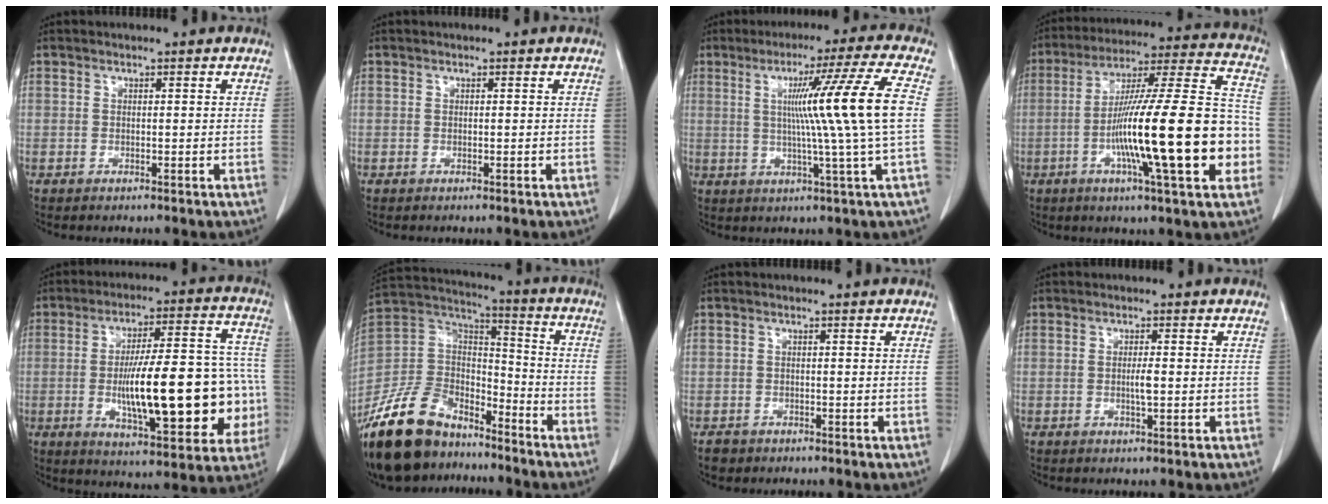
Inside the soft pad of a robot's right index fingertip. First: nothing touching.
{"total": 0.0}
{"total": 13.4, "force": [1.4, -3.2, 12.9], "torque": [-0.197, 0.000, 0.027]}
{"total": 24.0, "force": [-5.5, 1.8, 23.3], "torque": [-0.343, 0.001, -0.091]}
{"total": 22.1, "force": [-3.5, 5.6, 21.0], "torque": [-0.262, 0.033, -0.035]}
{"total": 19.1, "force": [-14.9, 8.9, 8.1], "torque": [-0.183, 0.028, -0.271]}
{"total": 1.7, "force": [-1.1, 1.3, 0.1], "torque": [-0.013, 0.002, -0.017]}
{"total": 1.9, "force": [-0.2, 0.1, 1.9], "torque": [-0.037, -0.001, -0.004]}